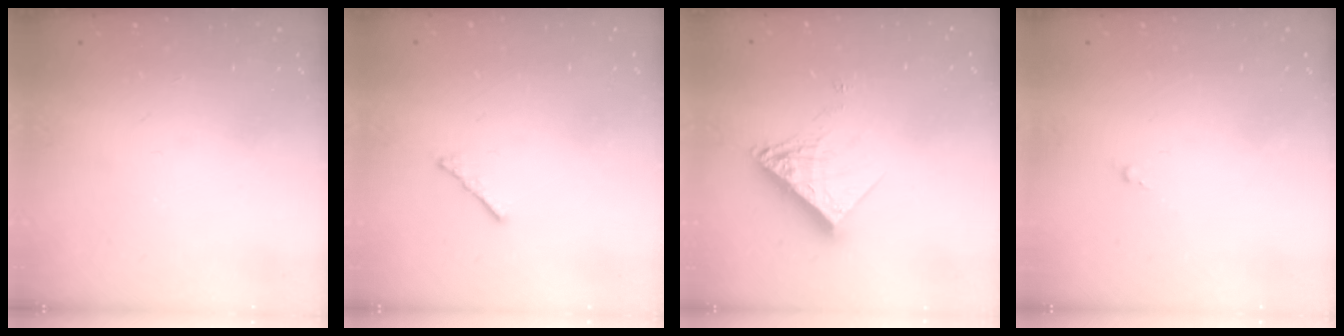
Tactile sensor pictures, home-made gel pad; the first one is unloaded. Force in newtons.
{"total": 1.9, "press": 1.8, "slide": 0.5}
{"total": 12.3, "press": 12.3, "slide": 0.9}
{"total": 0.0}